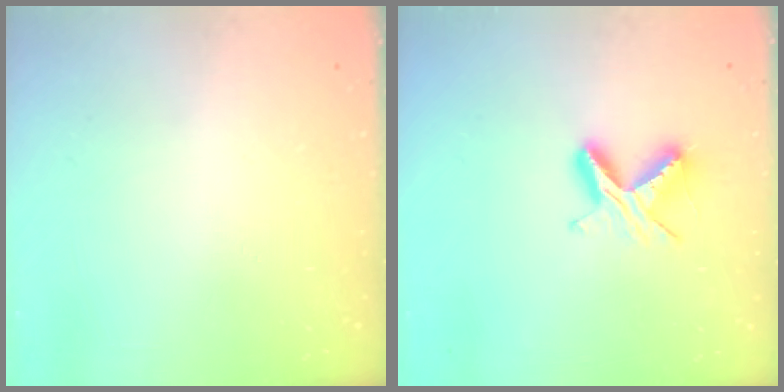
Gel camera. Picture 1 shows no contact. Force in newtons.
{"total": 6.7, "press": 6.6, "slide": 0.6}